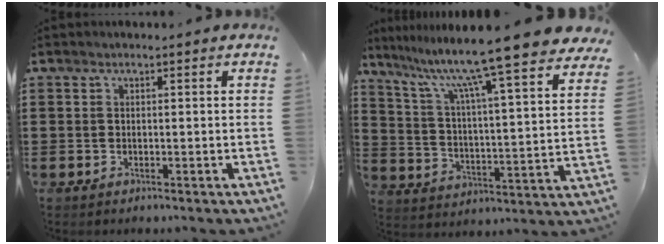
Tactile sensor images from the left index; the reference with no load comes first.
{"total": 11.9, "force": [10.1, -1.2, 6.3], "torque": [-0.143, -0.082, 0.156]}